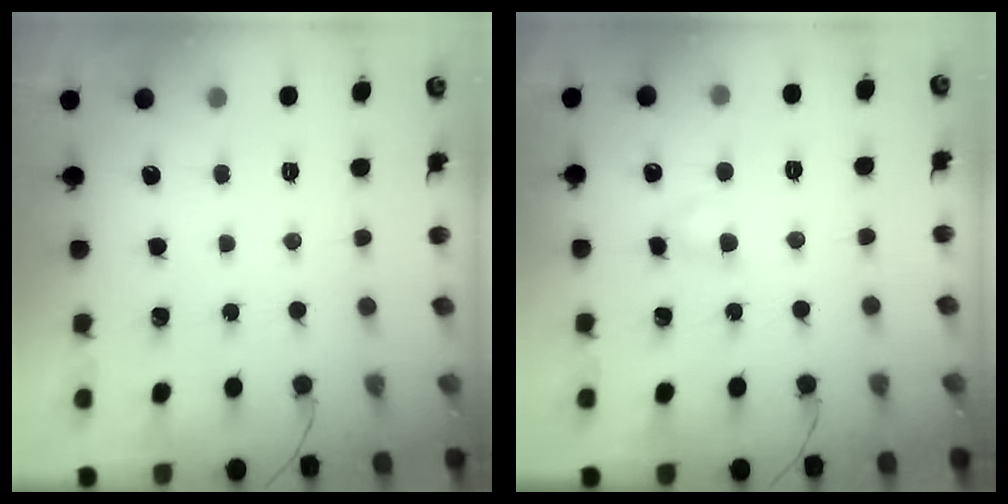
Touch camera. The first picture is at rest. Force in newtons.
{"total": 2.5, "press": 2.3, "slide": 1.0}